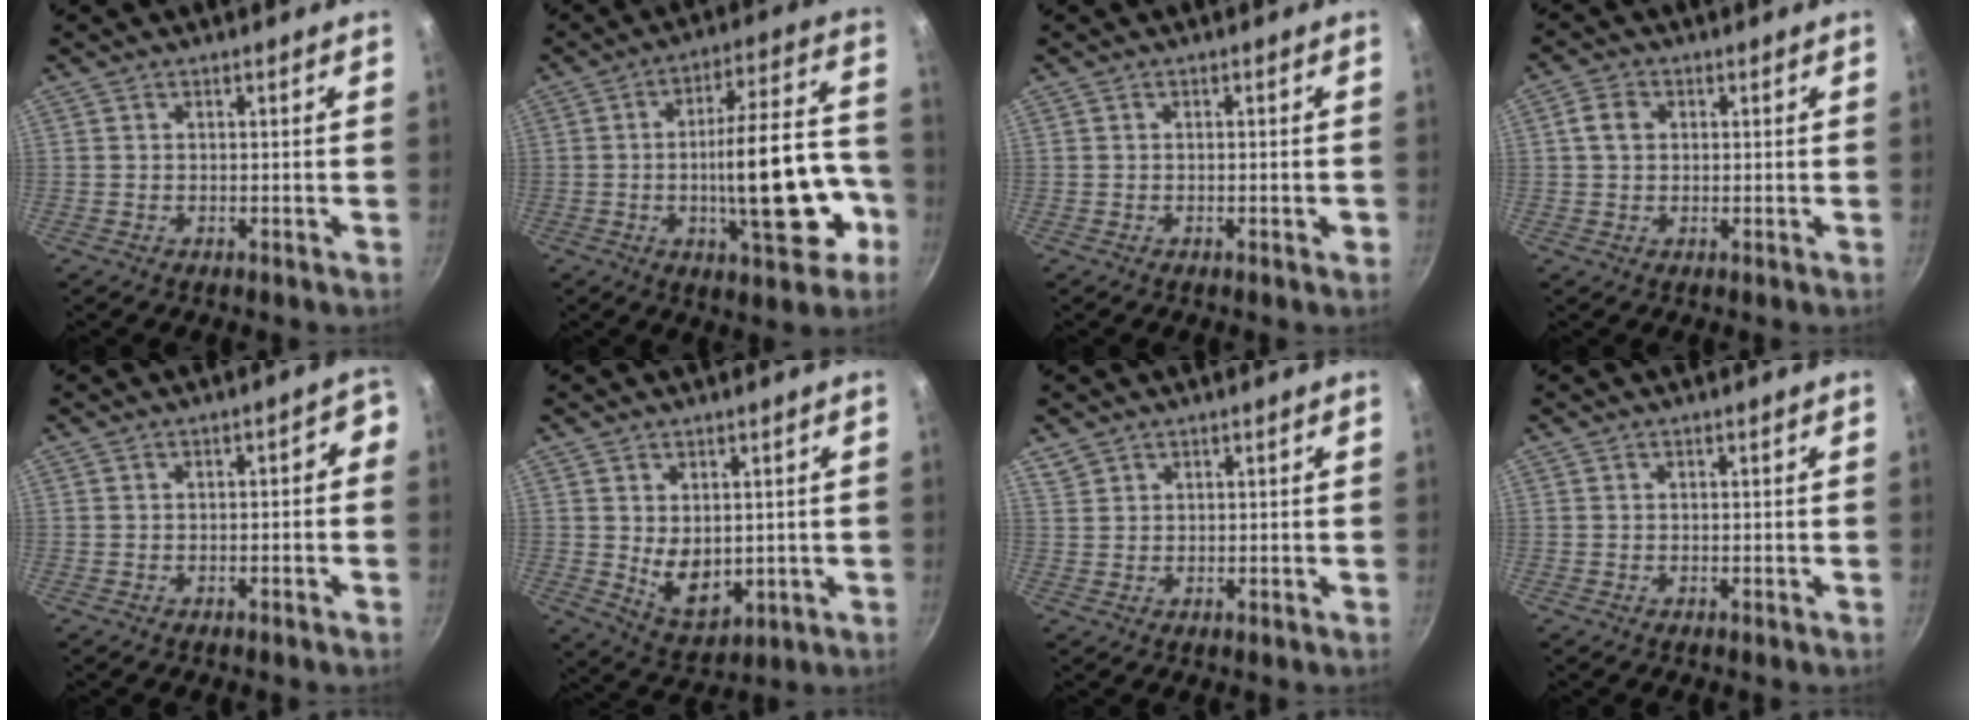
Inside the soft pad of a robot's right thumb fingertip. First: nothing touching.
{"total": 19.6, "force": [-5.6, 6.8, 17.5], "torque": [-0.225, 0.048, -0.077]}
{"total": 1.4, "force": [-0.5, 0.3, 1.3], "torque": [-0.019, 0.002, -0.008]}
{"total": 3.8, "force": [0.7, 3.1, 2.2], "torque": [-0.030, 0.008, 0.009]}
{"total": 3.1, "force": [-0.9, 1.7, 2.5], "torque": [-0.012, 0.033, -0.006]}
{"total": 7.6, "force": [0.7, 5.1, 5.6], "torque": [-0.071, -0.022, 0.033]}
{"total": 2.3, "force": [1.7, 1.4, 0.4], "torque": [-0.001, 0.003, 0.036]}
{"total": 0.0}